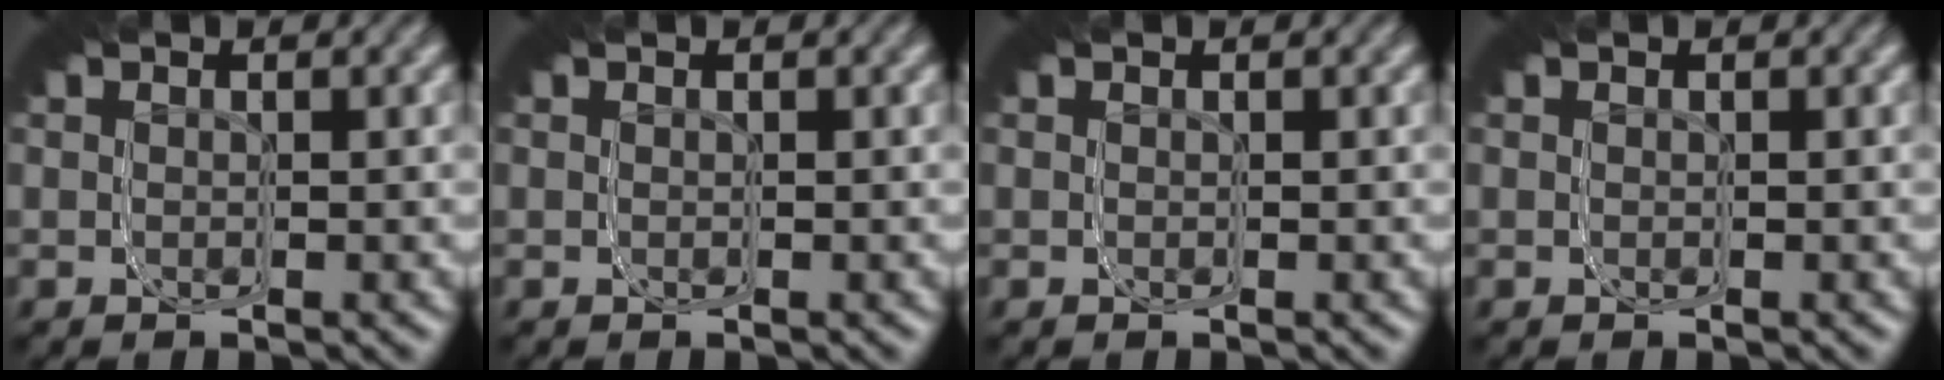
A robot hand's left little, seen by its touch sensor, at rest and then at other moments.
{"total": 0.0}
{"total": 0.0}
{"total": 0.0}